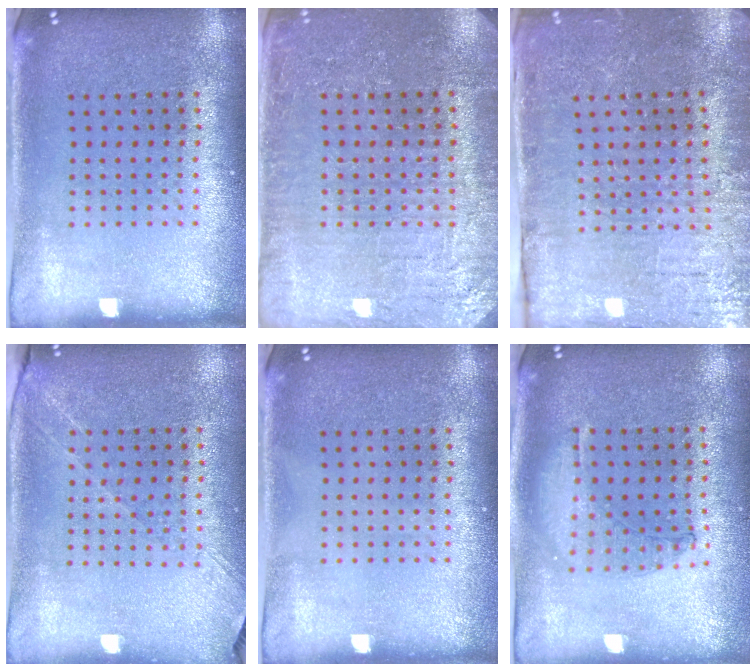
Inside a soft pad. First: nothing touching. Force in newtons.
{"total": 3.5, "press": 3.4, "slide": 0.8}
{"total": 3.8, "press": 3.7, "slide": 0.6}
{"total": 1.3, "press": 1.2, "slide": 0.6}
{"total": 0.0}
{"total": 0.9, "press": 0.9, "slide": 0.2}